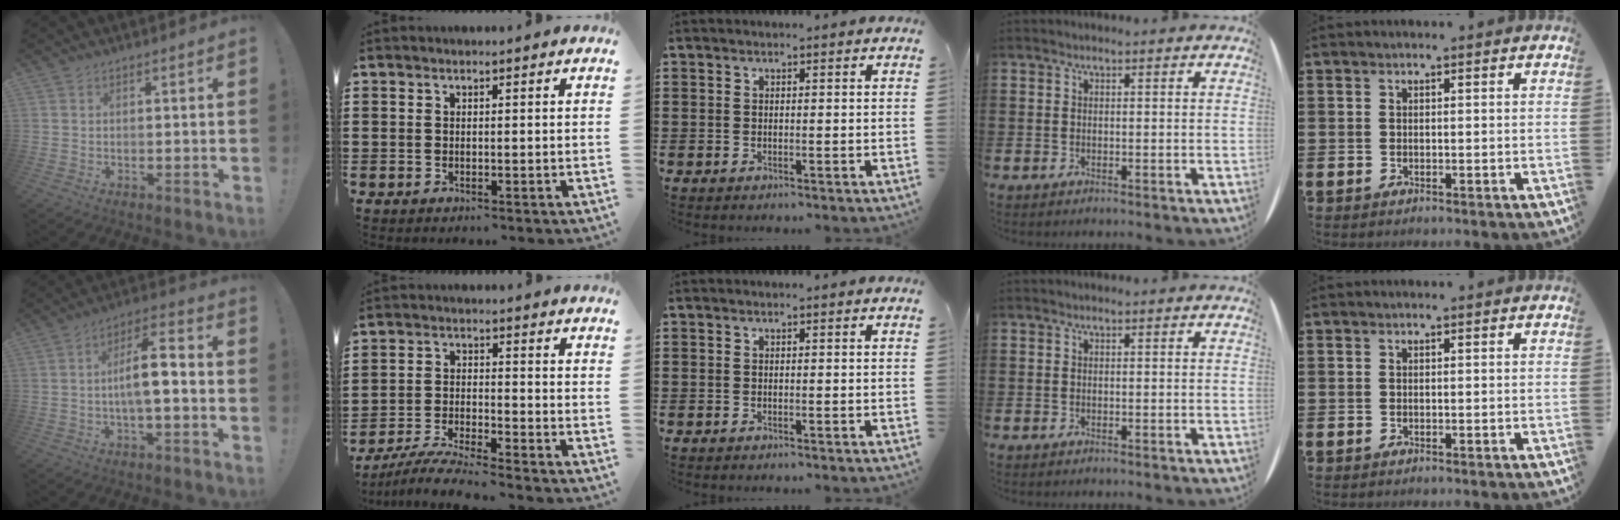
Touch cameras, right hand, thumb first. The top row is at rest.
{"thumb": {"total": 10.5, "force": [-1.2, 3.1, 10.0], "torque": [-0.160, 0.006, -0.026]}, "index": {"total": 5.3, "force": [-5.0, -0.2, 1.6], "torque": [-0.041, -0.011, -0.101]}}